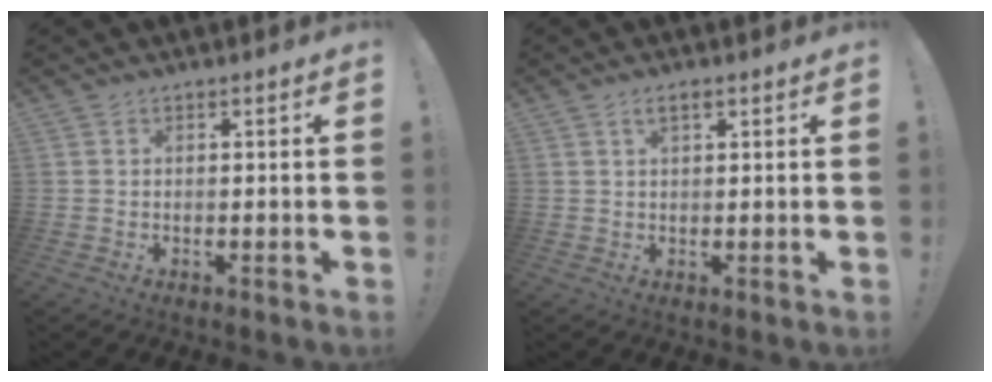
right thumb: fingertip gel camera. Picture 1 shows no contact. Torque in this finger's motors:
{"motor_torque": [-0.50, 0.44, 0.44, 0.18, -0.02]}